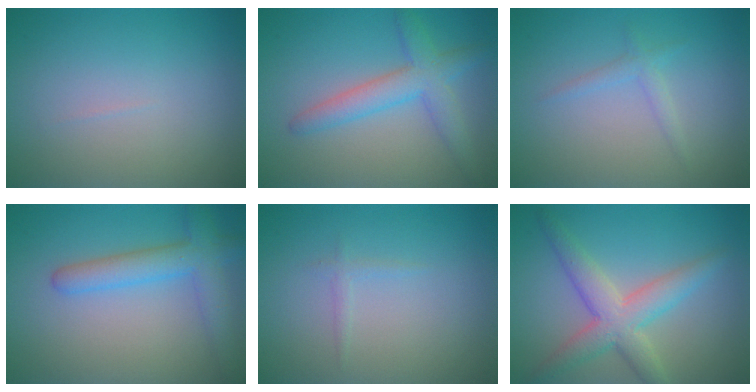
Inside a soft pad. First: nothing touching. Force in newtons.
{"total": 4.1, "press": 4.1, "slide": 0.1}
{"total": 1.3, "press": 1.3, "slide": 0.1}
{"total": 4.2, "press": 4.2, "slide": 0.2}
{"total": 0.7, "press": 0.7, "slide": 0.1}
{"total": 4.9, "press": 4.9, "slide": 0.1}